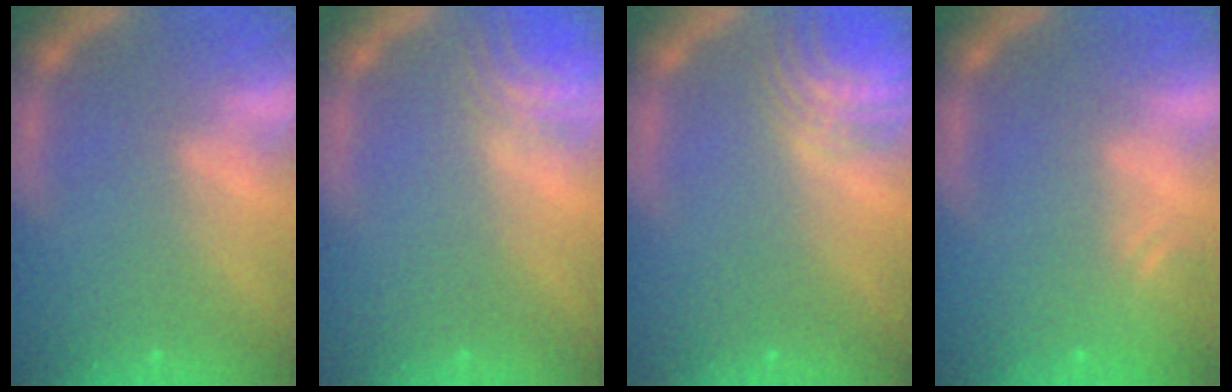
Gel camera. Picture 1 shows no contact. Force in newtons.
{"total": 3.0}
{"total": 5.0}
{"total": 2.4}